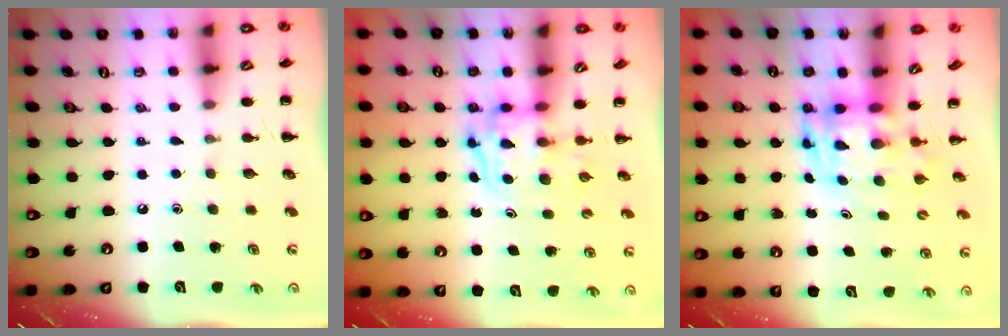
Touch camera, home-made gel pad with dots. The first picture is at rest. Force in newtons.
{"total": 3.4, "press": 3.4, "slide": 0.6}
{"total": 3.8, "press": 3.7, "slide": 0.7}